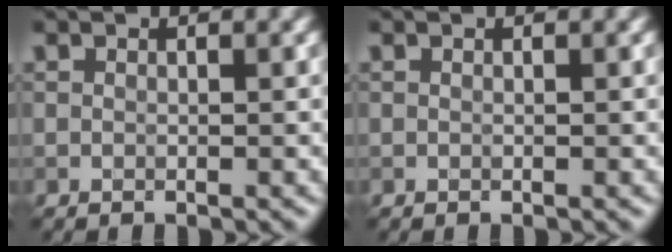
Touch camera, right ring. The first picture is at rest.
{"total": 0.0}